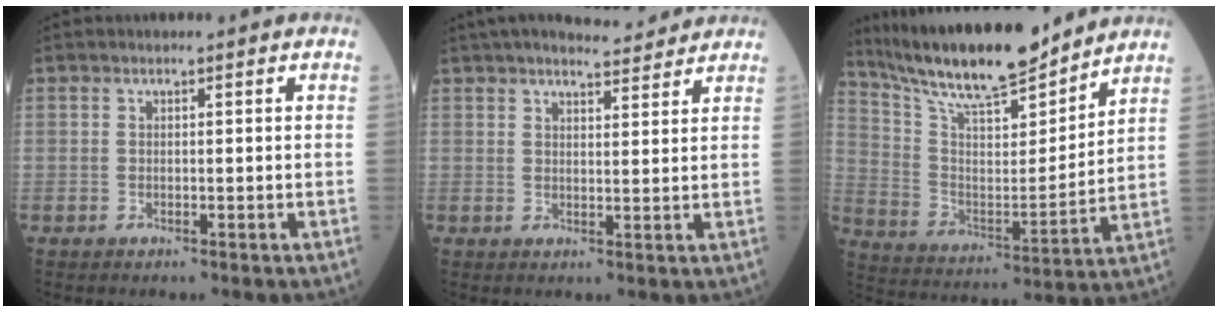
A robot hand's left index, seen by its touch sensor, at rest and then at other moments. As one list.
[{"total": 10.9, "force": [10.0, 1.7, 4.0], "torque": [-0.066, 0.012, 0.143]}, {"total": 19.4, "force": [17.0, 2.8, 8.9], "torque": [-0.167, 0.000, 0.300]}]